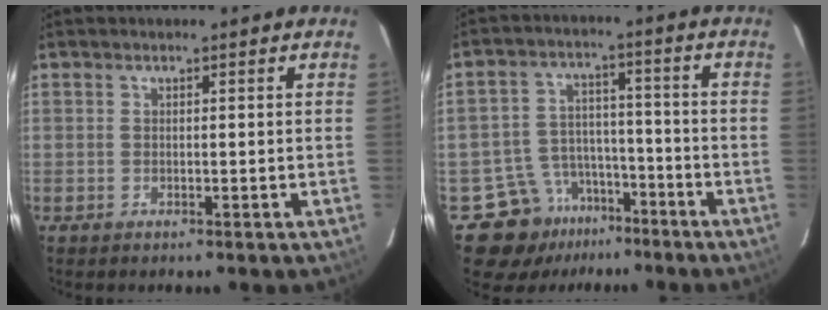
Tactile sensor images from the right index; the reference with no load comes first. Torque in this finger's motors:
{"motor_torque": [-0.46, -0.45, -0.65, -0.21]}